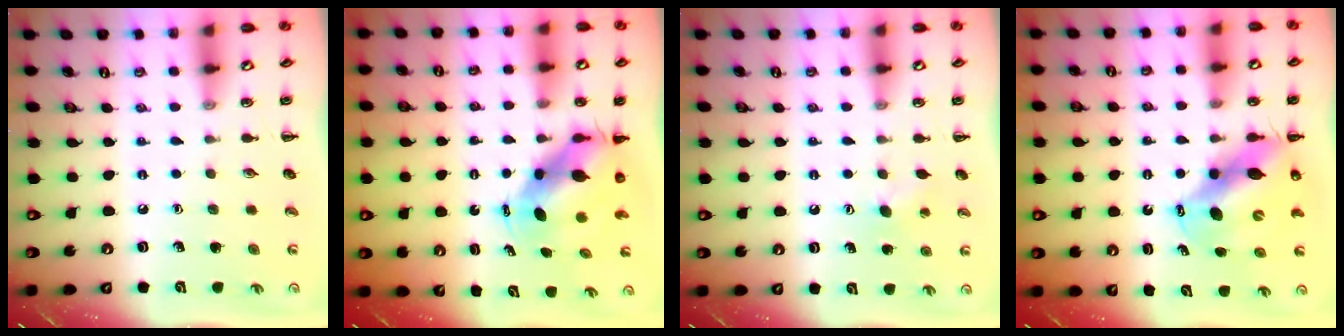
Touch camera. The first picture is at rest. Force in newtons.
{"total": 5.8, "press": 5.6, "slide": 1.5}
{"total": 5.0, "press": 4.8, "slide": 1.4}
{"total": 11.9, "press": 11.6, "slide": 2.8}